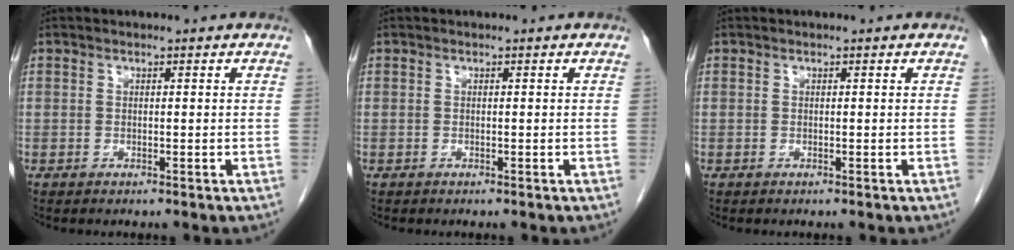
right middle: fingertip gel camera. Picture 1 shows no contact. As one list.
[{"total": 0.0}, {"total": 0.0}]